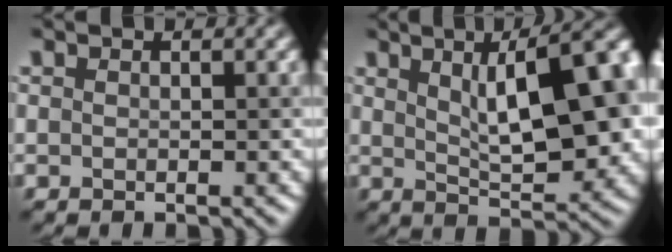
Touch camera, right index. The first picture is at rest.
{"total": 11.7, "force": [2.9, 4.0, 10.6], "torque": [-0.110, 0.025, 0.039]}